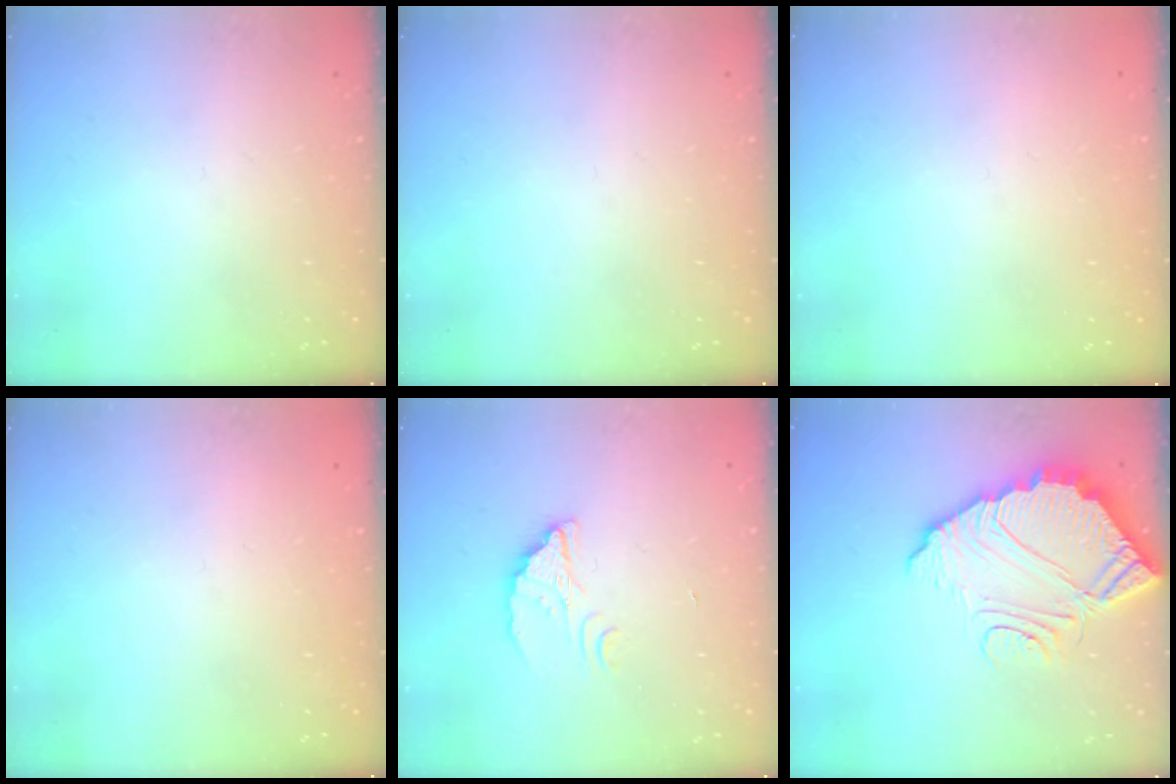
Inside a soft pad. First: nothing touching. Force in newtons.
{"total": 0.0}
{"total": 2.3, "press": 2.3, "slide": 0.1}
{"total": 2.3, "press": 2.3, "slide": 0.1}
{"total": 2.5, "press": 2.5, "slide": 0.1}
{"total": 10.7, "press": 10.6, "slide": 0.8}